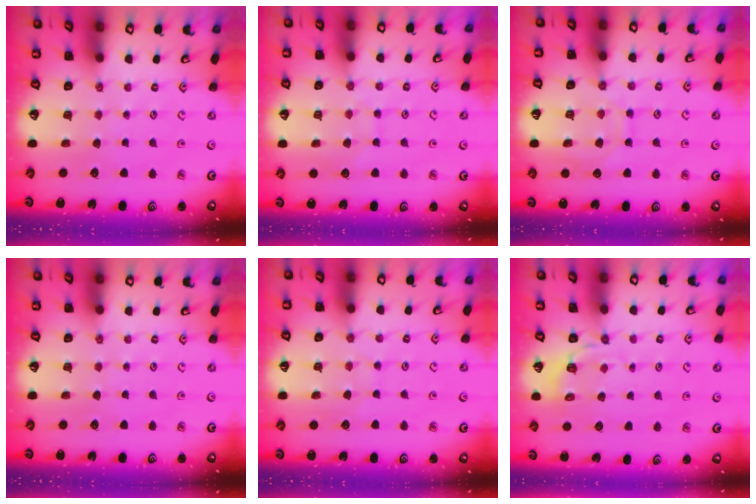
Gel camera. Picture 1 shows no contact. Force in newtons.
{"total": 6.7, "press": 6.6, "slide": 0.6}
{"total": 10.3, "press": 10.2, "slide": 0.9}
{"total": 0.0}
{"total": 5.1, "press": 5.1, "slide": 0.5}
{"total": 3.3, "press": 2.6, "slide": 2.1}